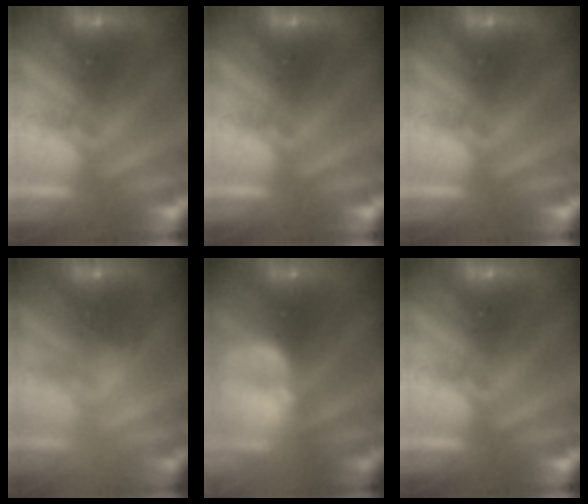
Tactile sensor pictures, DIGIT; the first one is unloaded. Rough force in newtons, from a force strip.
{"total": 0.0}
{"total": 0.0}
{"total": 2.1}
{"total": 6.1}
{"total": 0.0}